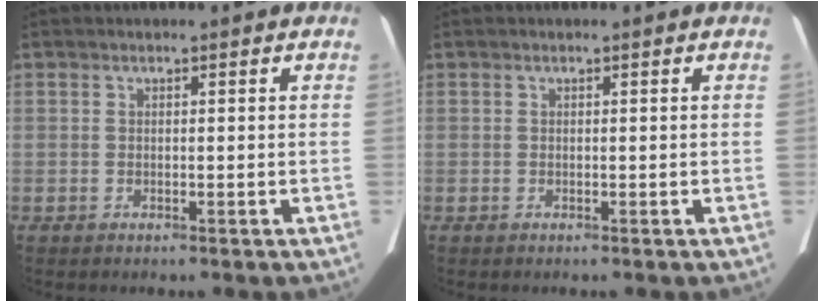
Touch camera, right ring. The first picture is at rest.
{"total": 0.0}